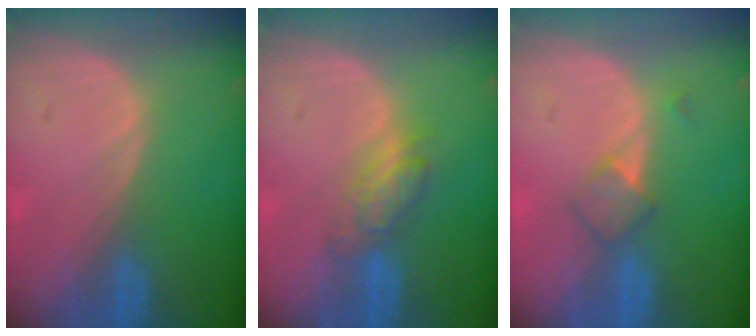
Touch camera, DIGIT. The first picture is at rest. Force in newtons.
{"total": 5.0, "press": 4.6, "slide": 2.0}
{"total": 3.2, "press": 3.0, "slide": 1.2}